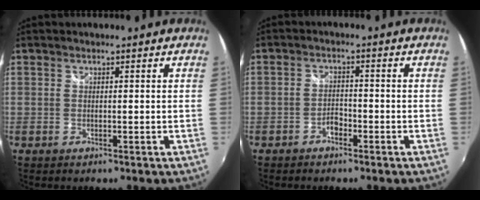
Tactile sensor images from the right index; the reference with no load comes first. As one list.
[{"total": 2.2, "force": [-1.6, 1.3, 0.9], "torque": [-0.019, 0.004, -0.029]}]